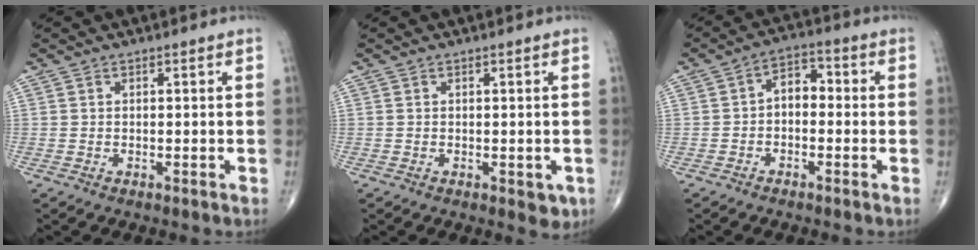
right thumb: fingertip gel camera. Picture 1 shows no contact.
{"total": 2.6, "force": [-0.7, 1.4, 2.0], "torque": [-0.006, -0.002, -0.005]}
{"total": 5.3, "force": [-0.5, 3.5, 3.9], "torque": [-0.046, 0.026, -0.023]}